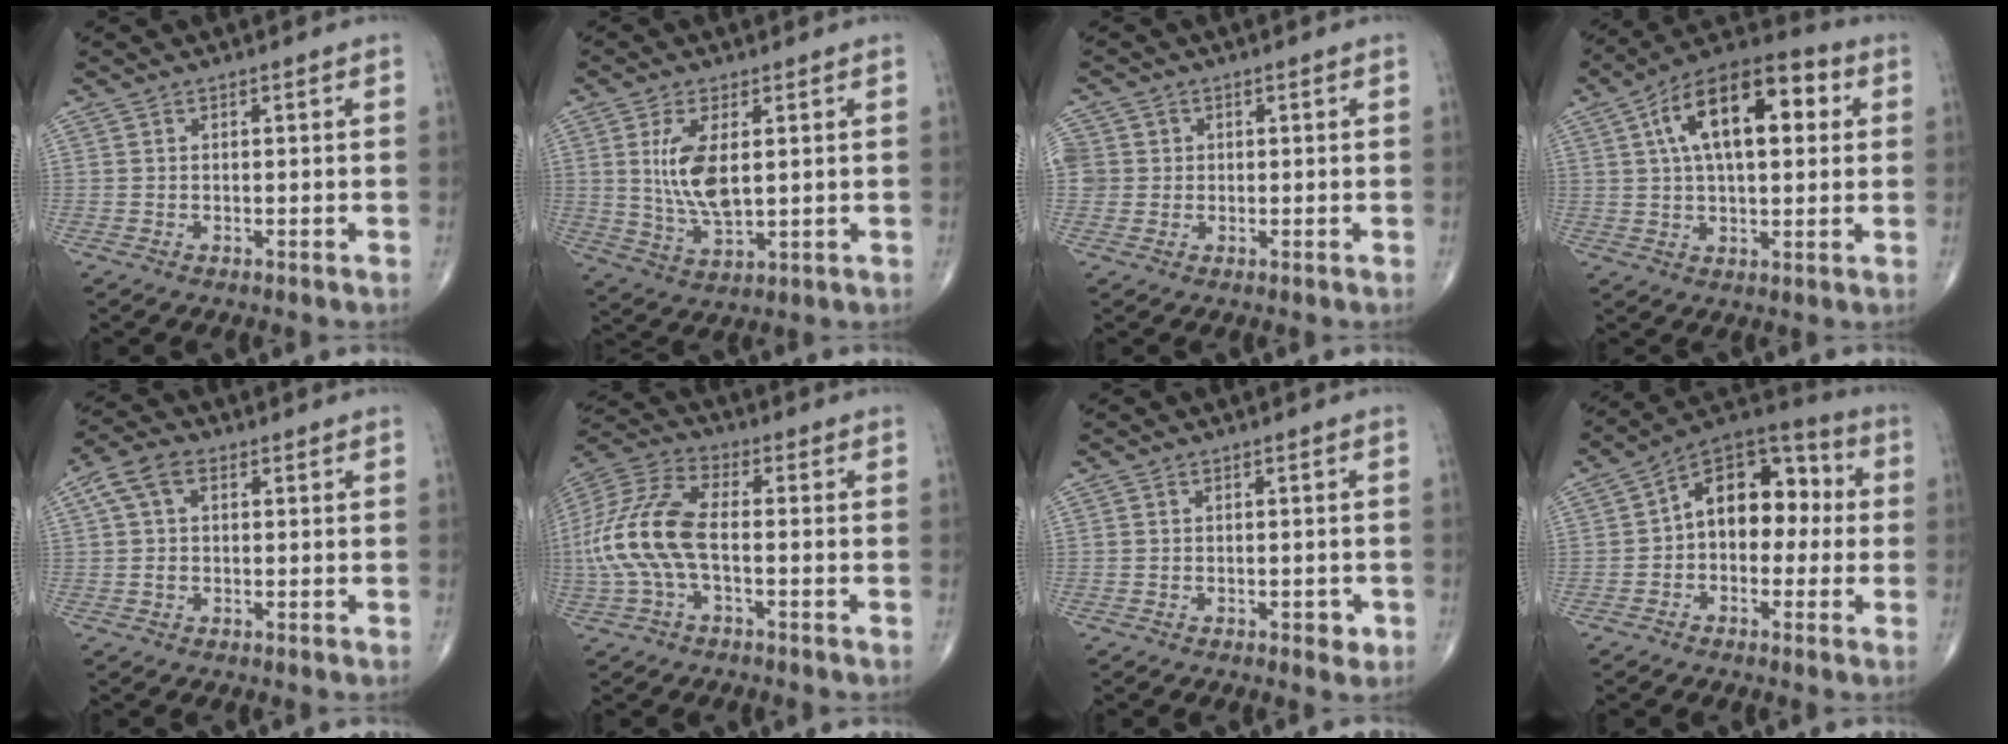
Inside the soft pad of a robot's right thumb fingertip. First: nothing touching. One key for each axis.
{"total": 9.5, "fx": 1.9, "fy": 4.2, "fz": 8.4, "tx": -0.164, "ty": -0.017, "tz": 0.044}
{"total": 5.3, "fx": 0.9, "fy": 5.0, "fz": 1.5, "tx": -0.024, "ty": 0.013, "tz": 0.021}
{"total": 18.4, "fx": 4.9, "fy": 8.9, "fz": 15.4, "tx": -0.228, "ty": 0.024, "tz": 0.067}
{"total": 5.9, "fx": 1.7, "fy": 3.8, "fz": 4.2, "tx": -0.087, "ty": 0.019, "tz": 0.029}
{"total": 15.1, "fx": -1.9, "fy": 7.1, "fz": 13.2, "tx": -0.305, "ty": 0.031, "tz": -0.038}
{"total": 2.1, "fx": -0.9, "fy": 1.1, "fz": 1.5, "tx": -0.014, "ty": 0.001, "tz": -0.010}
{"total": 13.7, "fx": 0.4, "fy": 9.2, "fz": 10.2, "tx": -0.104, "ty": 0.047, "tz": -0.013}